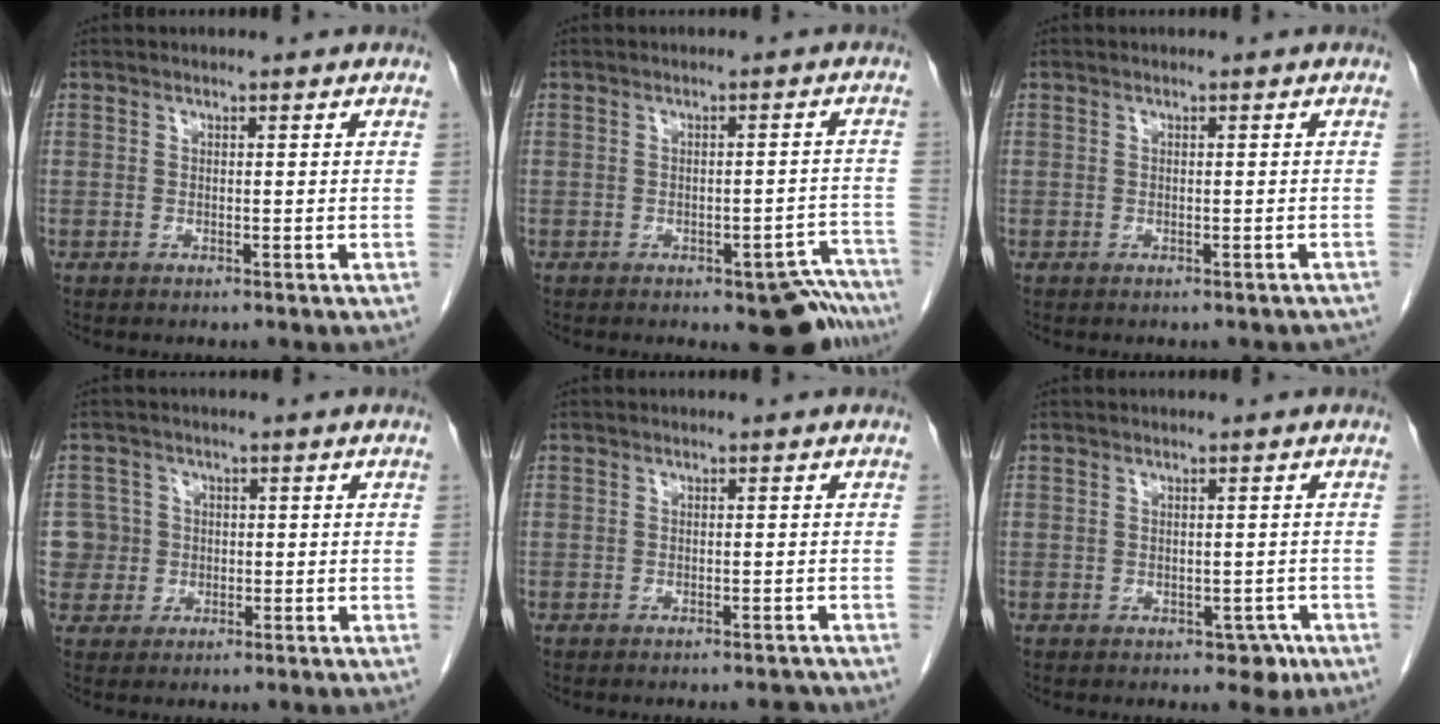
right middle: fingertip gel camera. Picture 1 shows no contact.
{"total": 7.5, "force": [-6.1, 2.0, 3.7], "torque": [-0.009, 0.008, -0.077]}
{"total": 3.6, "force": [-3.3, 1.1, 0.9], "torque": [-0.010, -0.006, -0.032]}
{"total": 4.5, "force": [0.0, 4.5, -0.4], "torque": [0.016, 0.014, 0.002]}
{"total": 1.7, "force": [-1.7, -0.1, 0.2], "torque": [0.000, -0.004, -0.021]}
{"total": 2.3, "force": [-1.0, 1.5, 1.4], "torque": [-0.008, 0.001, -0.004]}